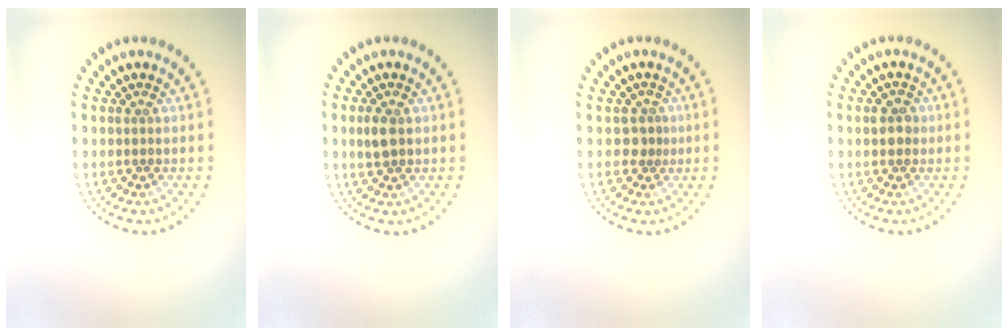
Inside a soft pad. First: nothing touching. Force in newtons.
{"total": 1.8, "press": 1.8, "slide": 0.1}
{"total": 1.2, "press": 0.8, "slide": 0.9}
{"total": 1.6, "press": 1.5, "slide": 0.3}